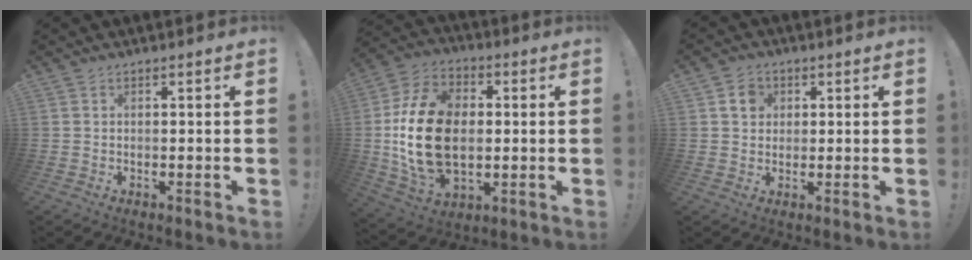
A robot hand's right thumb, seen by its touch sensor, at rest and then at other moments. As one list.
[{"total": 22.8, "force": [-0.5, 15.6, 16.6], "torque": [-0.312, 0.015, 0.004]}, {"total": 5.1, "force": [2.0, 4.3, 1.9], "torque": [-0.026, 0.001, 0.036]}]